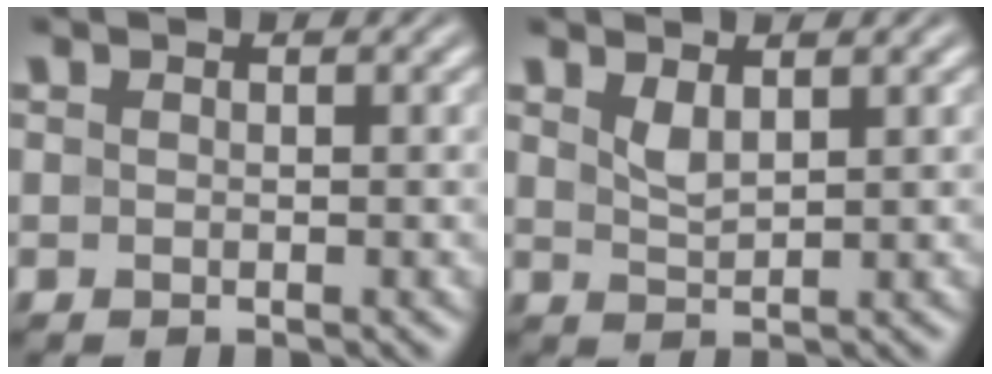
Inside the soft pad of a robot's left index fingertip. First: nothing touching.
{"total": 1.4, "force": [0.9, 0.4, 1.0], "torque": [-0.026, -0.002, 0.024]}